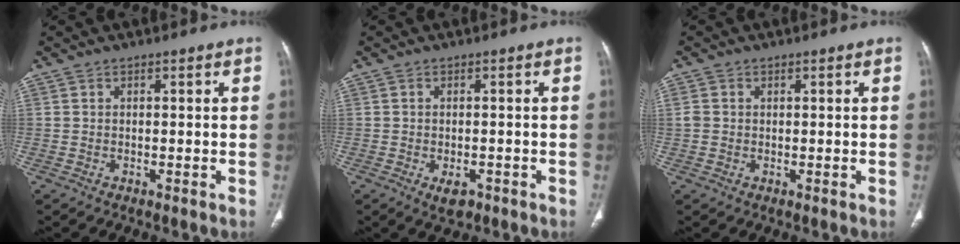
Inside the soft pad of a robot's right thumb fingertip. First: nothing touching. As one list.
[{"total": 3.2, "force": [-1.5, 1.8, 2.2], "torque": [-0.027, 0.003, -0.017]}, {"total": 1.9, "force": [0.1, 1.7, 0.9], "torque": [-0.018, 0.005, 0.005]}]